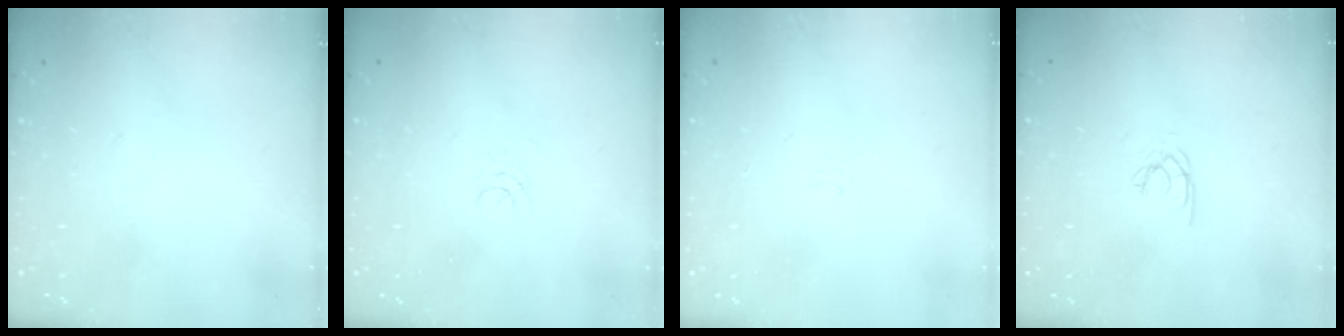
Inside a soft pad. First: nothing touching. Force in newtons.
{"total": 1.7, "press": 1.7, "slide": 0.2}
{"total": 1.3, "press": 1.3, "slide": 0.1}
{"total": 2.0, "press": 2.0, "slide": 0.4}